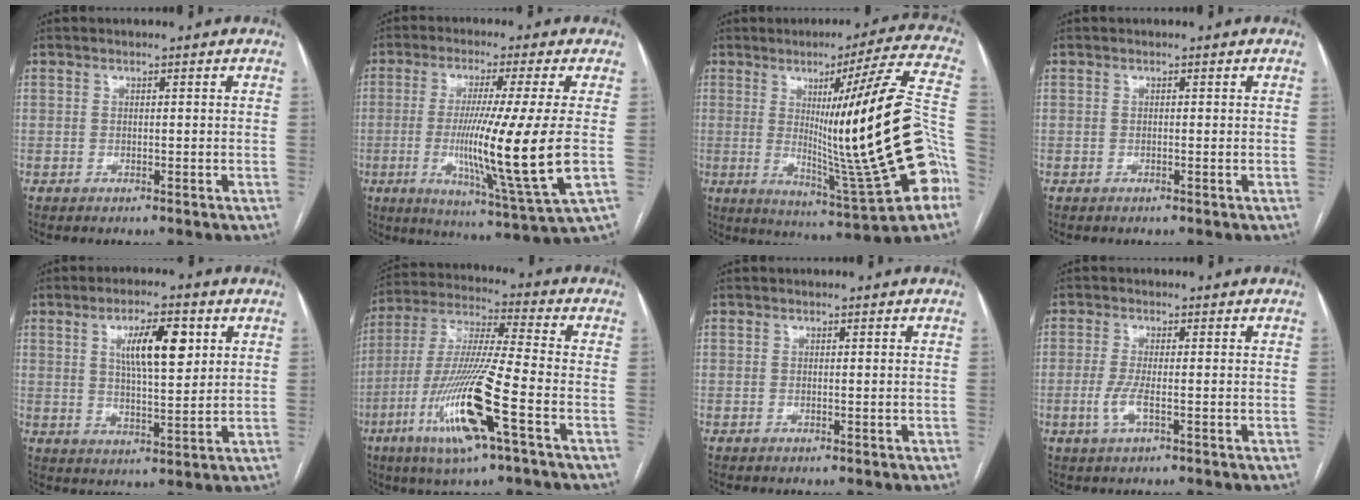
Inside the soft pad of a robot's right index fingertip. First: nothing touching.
{"total": 16.1, "force": [-1.4, -1.5, 16.0], "torque": [-0.291, -0.036, -0.028]}
{"total": 24.1, "force": [-3.0, -0.6, 23.9], "torque": [-0.306, -0.003, -0.047]}
{"total": 0.0}
{"total": 8.9, "force": [3.2, 2.3, 8.0], "torque": [-0.138, 0.006, 0.058]}
{"total": 16.5, "force": [-6.6, 0.3, 15.1], "torque": [-0.316, -0.018, -0.122]}
{"total": 0.0}
{"total": 3.1, "force": [-0.9, 0.3, 3.0], "torque": [-0.067, -0.005, -0.018]}